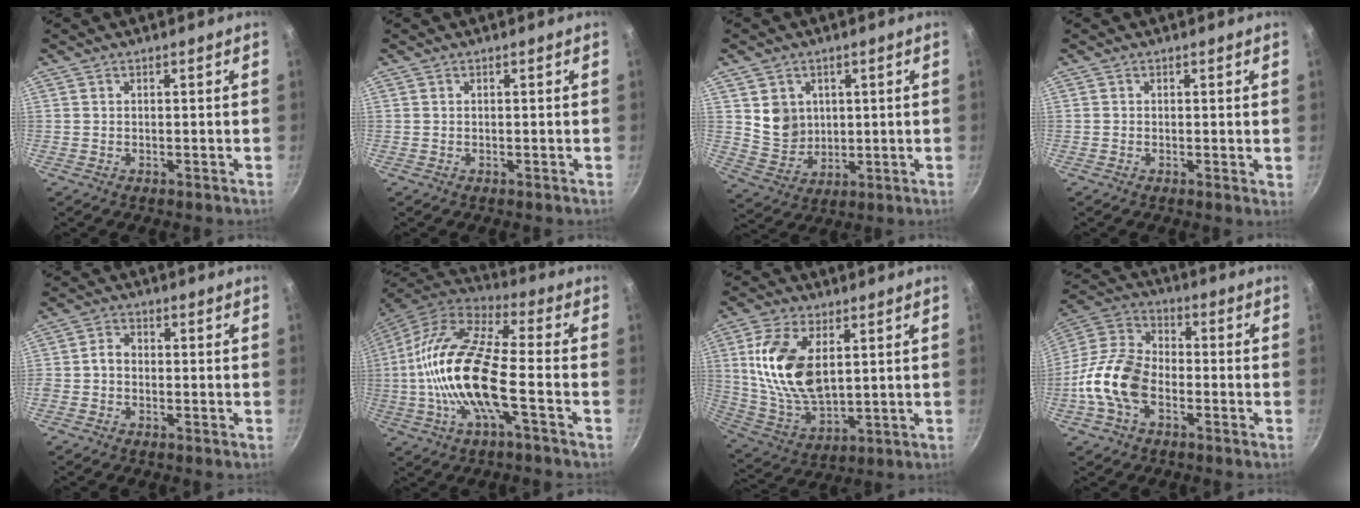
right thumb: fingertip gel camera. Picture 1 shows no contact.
{"total": 0.0}
{"total": 7.6, "force": [1.9, 6.7, 3.2], "torque": [-0.036, -0.013, 0.048]}
{"total": 0.8, "force": [0.1, 0.4, 0.6], "torque": [-0.008, -0.002, -0.002]}
{"total": 2.9, "force": [-0.8, 2.3, 1.5], "torque": [-0.023, 0.017, -0.024]}
{"total": 19.3, "force": [-3.6, 6.4, 17.8], "torque": [-0.348, 0.034, -0.086]}
{"total": 15.8, "force": [3.7, 8.7, 12.7], "torque": [-0.236, -0.018, 0.082]}
{"total": 13.8, "force": [-4.5, 8.8, 9.7], "torque": [-0.168, 0.040, -0.108]}